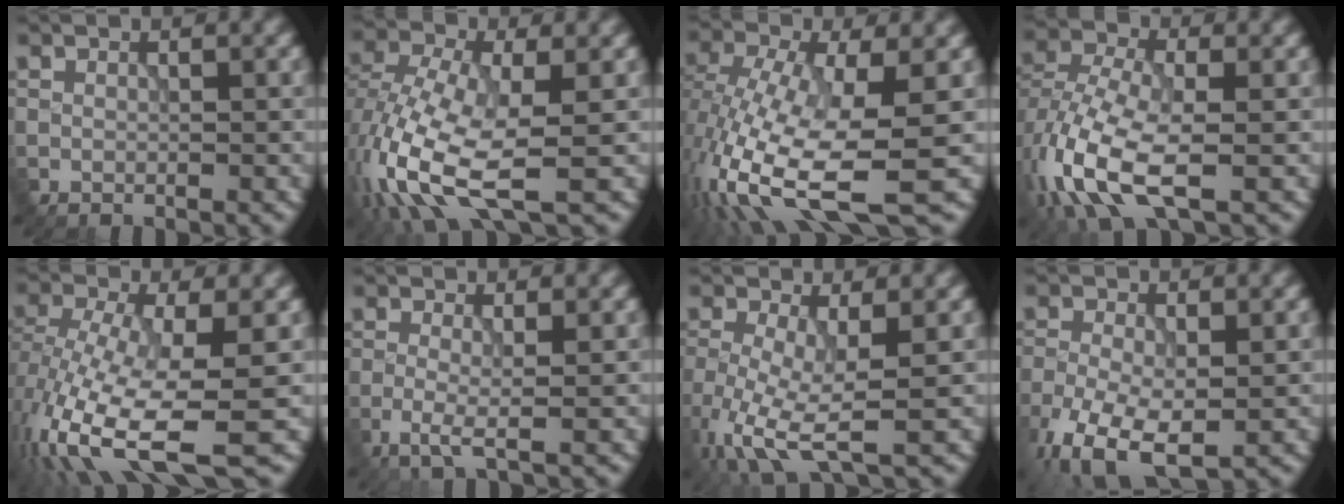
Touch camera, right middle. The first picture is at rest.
{"total": 11.3, "force": [-4.1, 5.2, 9.1], "torque": [-0.218, -0.015, -0.081]}
{"total": 13.3, "force": [-4.7, 4.7, 11.5], "torque": [-0.254, -0.020, -0.076]}
{"total": 9.9, "force": [-4.2, 4.7, 7.6], "torque": [-0.175, -0.013, -0.089]}
{"total": 12.3, "force": [-5.1, 4.2, 10.3], "torque": [-0.215, -0.017, -0.086]}
{"total": 2.1, "force": [-0.8, 0.2, 1.9], "torque": [-0.043, -0.005, -0.023]}
{"total": 6.7, "force": [-2.3, 2.2, 5.8], "torque": [-0.135, -0.015, -0.048]}
{"total": 9.2, "force": [-4.8, 4.5, 6.4], "torque": [-0.141, -0.045, -0.079]}